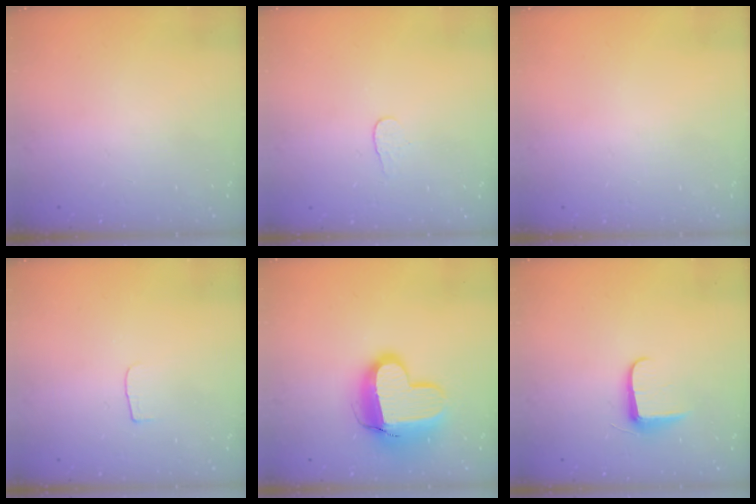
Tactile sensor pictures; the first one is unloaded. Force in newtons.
{"total": 3.8, "press": 3.8, "slide": 0.4}
{"total": 0.0}
{"total": 3.0, "press": 3.0, "slide": 0.3}
{"total": 14.4, "press": 14.4, "slide": 1.1}
{"total": 6.8, "press": 6.7, "slide": 0.9}